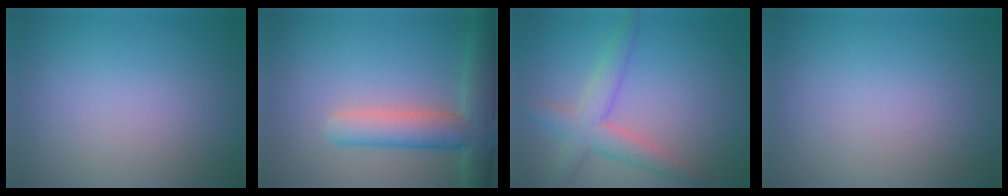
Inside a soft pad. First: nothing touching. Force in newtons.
{"total": 5.9, "press": 5.9, "slide": 0.5}
{"total": 4.1, "press": 4.1, "slide": 0.2}
{"total": 0.0}